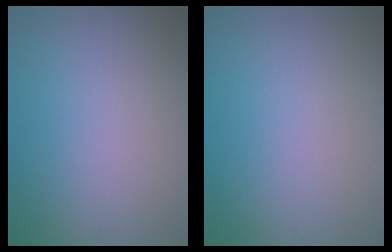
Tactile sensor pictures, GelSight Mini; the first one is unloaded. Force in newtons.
{"total": 0.0}